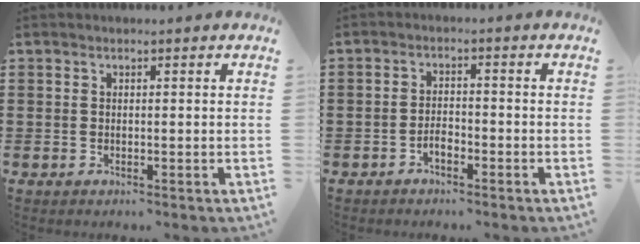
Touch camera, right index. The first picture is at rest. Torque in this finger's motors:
{"motor_torque": [1.03, 1.11, 0.03, 0.02]}